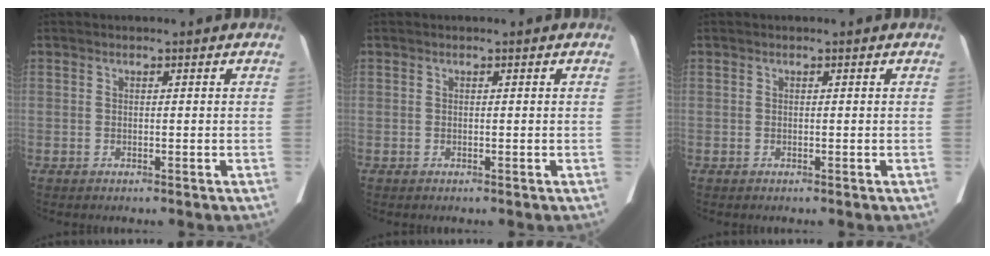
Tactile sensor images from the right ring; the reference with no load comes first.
{"total": 0.0}
{"total": 0.0}